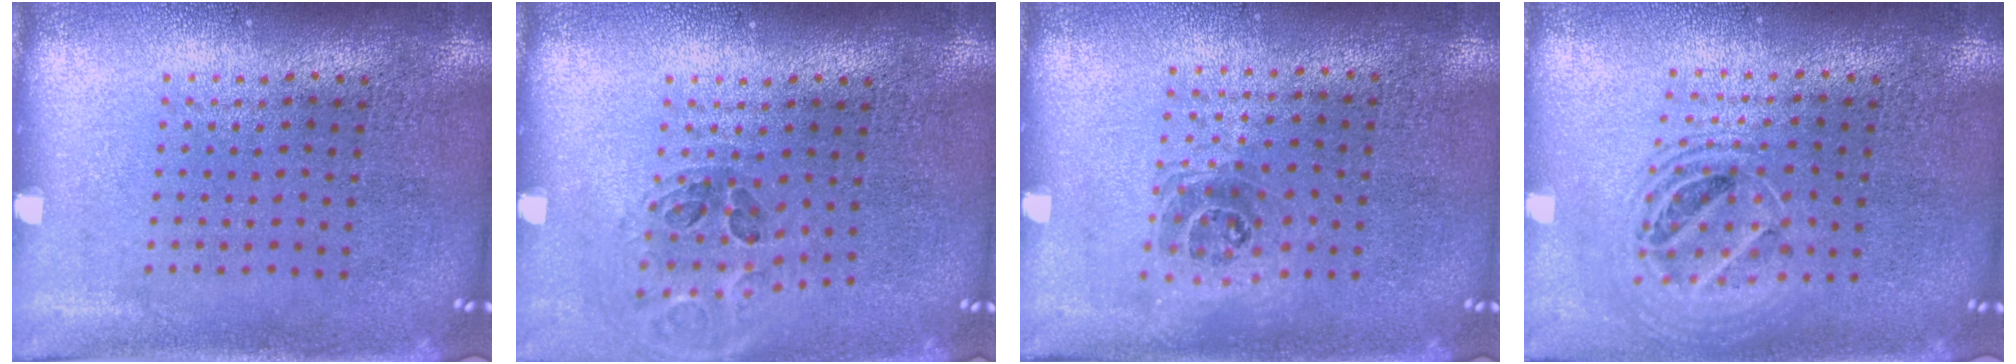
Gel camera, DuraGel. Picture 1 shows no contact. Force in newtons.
{"total": 1.0, "press": 1.0, "slide": 0.1}
{"total": 1.1, "press": 0.9, "slide": 0.5}
{"total": 1.7, "press": 1.5, "slide": 0.8}